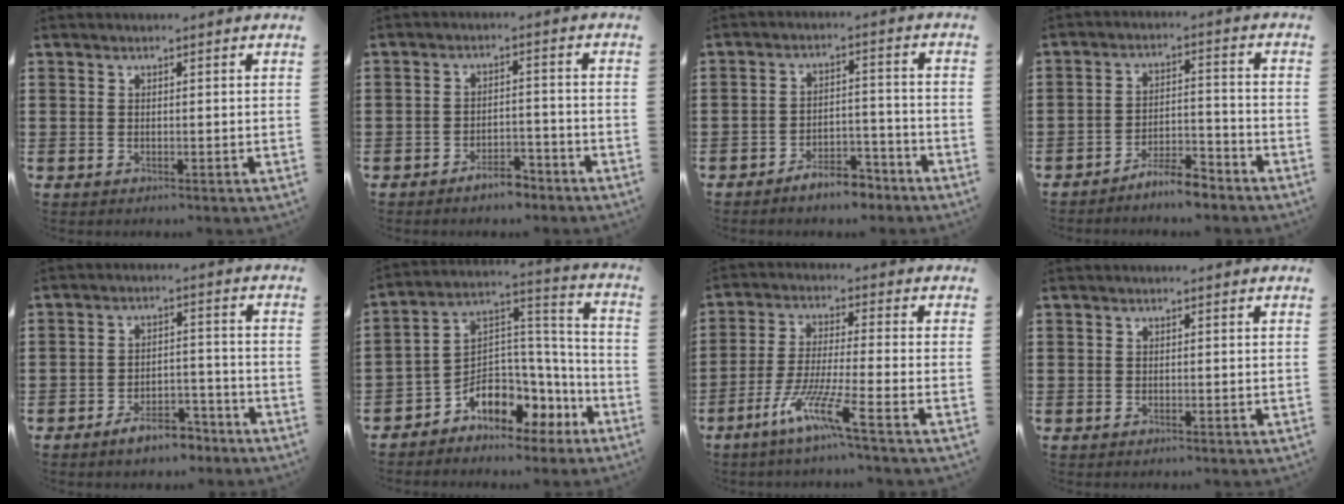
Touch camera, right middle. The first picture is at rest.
{"total": 4.0, "force": [-3.6, 1.1, 1.4], "torque": [-0.030, 0.011, -0.072]}
{"total": 5.3, "force": [-4.9, 1.3, 1.6], "torque": [-0.030, 0.012, -0.098]}
{"total": 5.3, "force": [-5.0, 0.6, 1.7], "torque": [-0.034, 0.008, -0.100]}
{"total": 5.7, "force": [-5.0, 1.6, 2.2], "torque": [-0.038, 0.012, -0.095]}
{"total": 5.7, "force": [-3.6, 4.0, 1.8], "torque": [-0.054, -0.019, -0.071]}
{"total": 8.6, "force": [-5.7, 0.2, 6.4], "torque": [-0.136, -0.010, -0.113]}
{"total": 0.0}